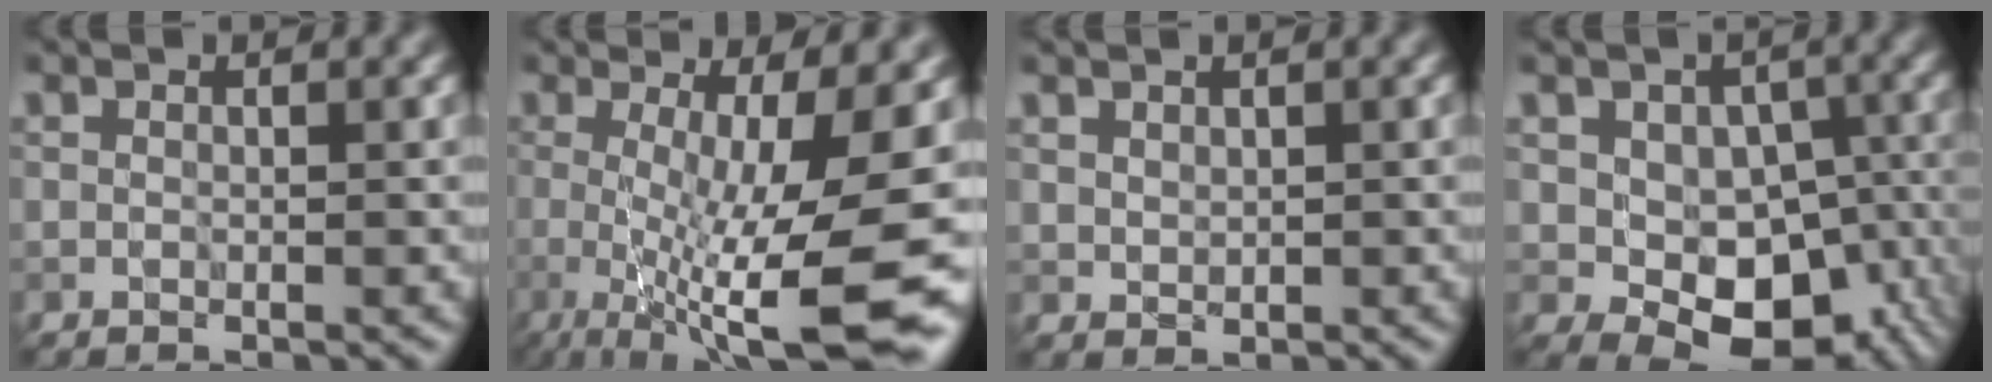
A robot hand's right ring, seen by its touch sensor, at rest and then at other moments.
{"total": 12.3, "force": [-2.5, 2.8, 11.7], "torque": [-0.172, -0.020, -0.038]}
{"total": 1.2, "force": [0.9, 0.7, 0.3], "torque": [-0.005, 0.000, 0.021]}
{"total": 10.2, "force": [-2.9, 6.7, 7.1], "torque": [-0.093, -0.012, -0.037]}